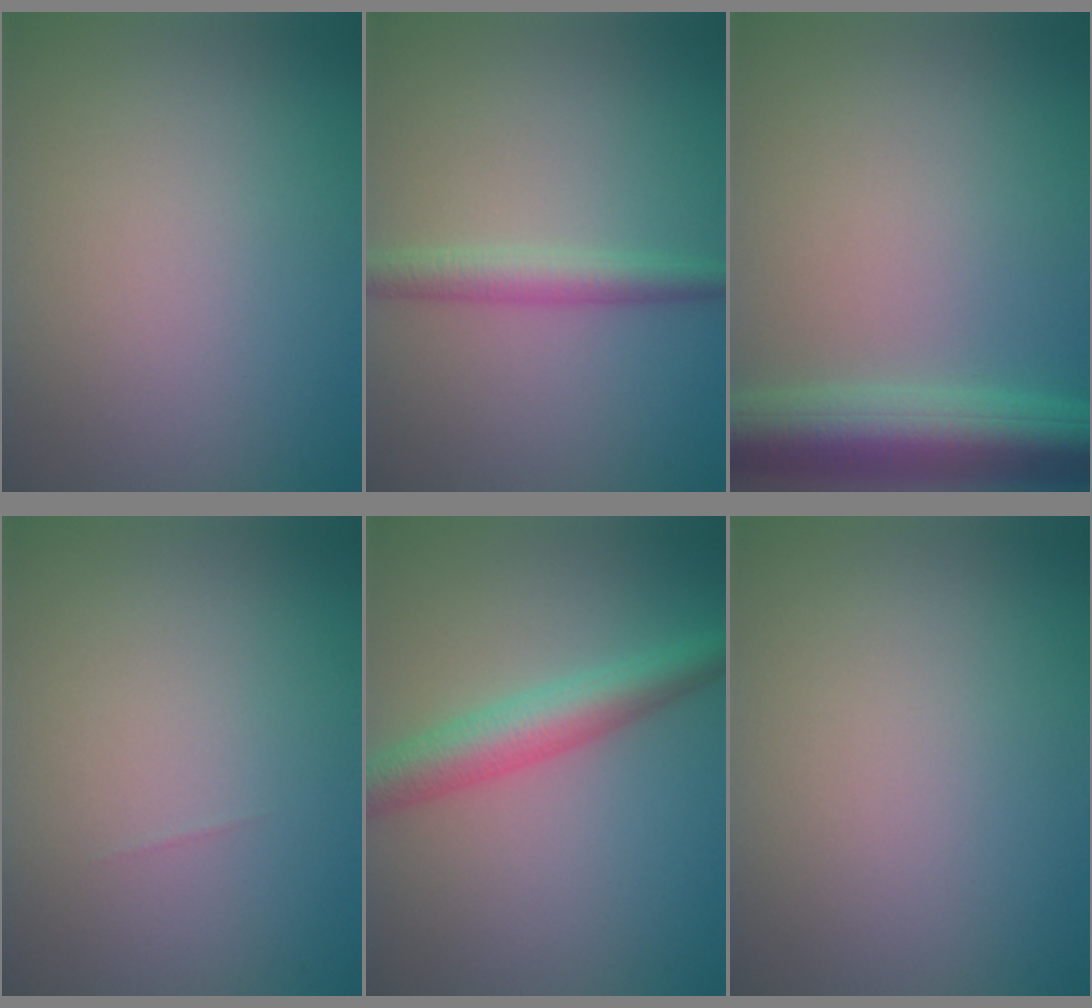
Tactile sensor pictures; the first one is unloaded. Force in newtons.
{"total": 2.9, "press": 2.9, "slide": 0.1}
{"total": 7.4, "press": 7.4, "slide": 0.4}
{"total": 0.0}
{"total": 4.8, "press": 4.8, "slide": 0.1}
{"total": 0.0}